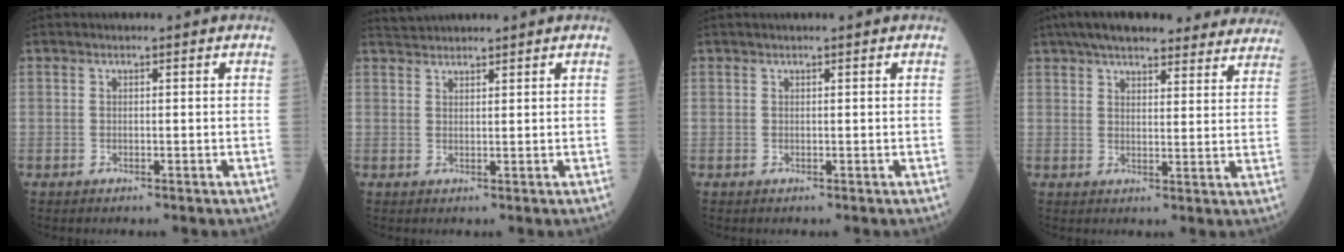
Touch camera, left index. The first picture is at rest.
{"total": 3.5, "force": [3.4, 0.2, 0.6], "torque": [-0.010, 0.032, 0.066]}
{"total": 1.7, "force": [1.5, 0.1, 0.8], "torque": [-0.001, 0.021, 0.022]}
{"total": 25.1, "force": [21.9, 6.1, 10.6], "torque": [-0.151, 0.021, 0.268]}